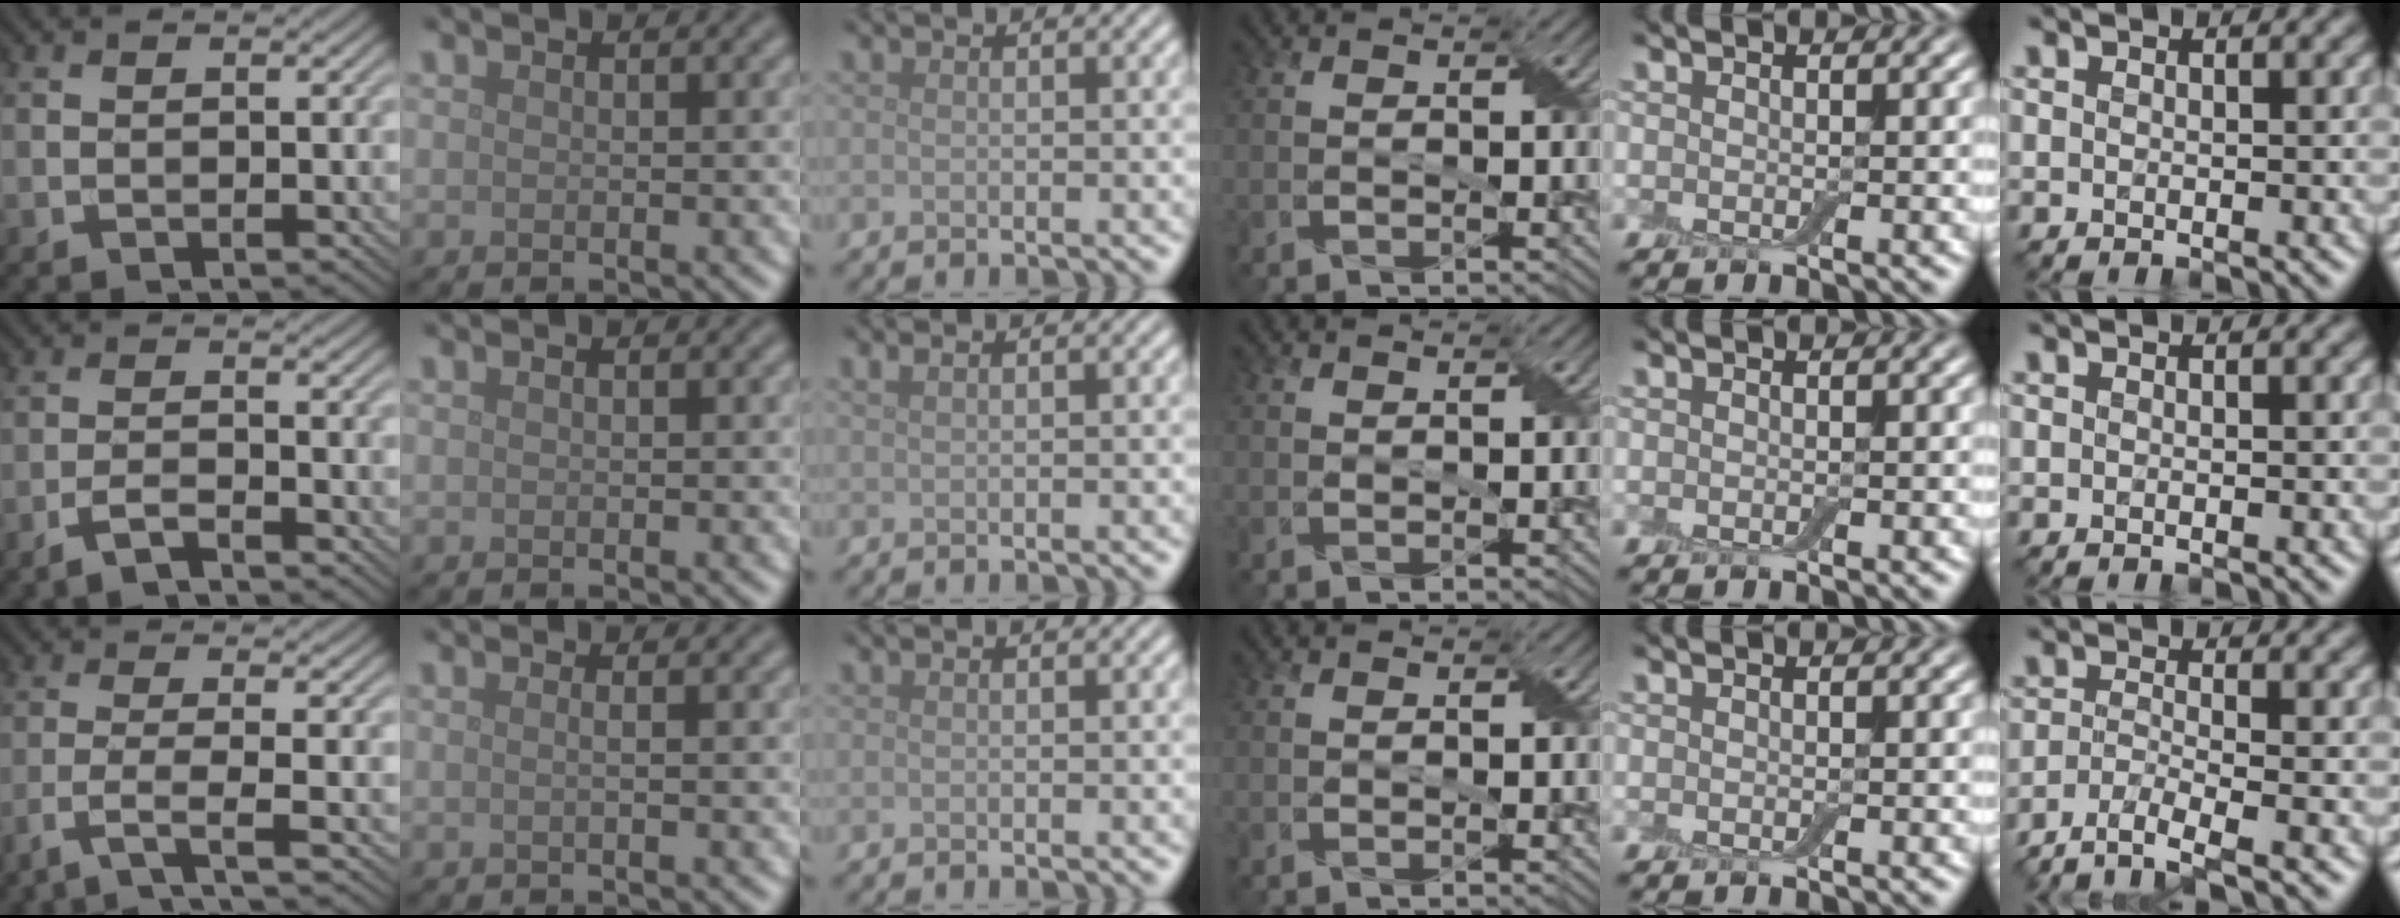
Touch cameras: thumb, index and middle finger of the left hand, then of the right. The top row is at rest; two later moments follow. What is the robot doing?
{"motion": "peel", "object": "bubble wrap"}